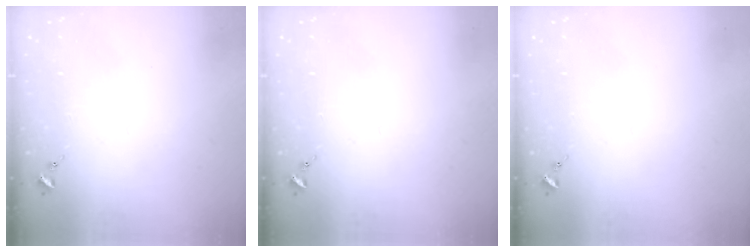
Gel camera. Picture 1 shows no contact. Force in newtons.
{"total": 0.0}
{"total": 0.0}